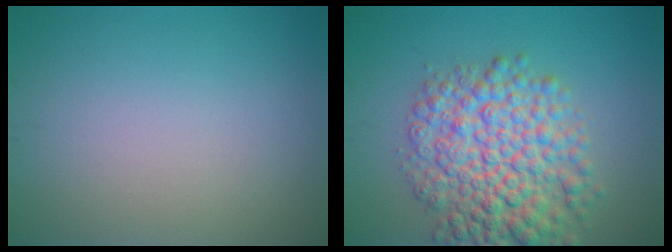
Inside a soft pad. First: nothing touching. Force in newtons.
{"total": 8.3, "press": 8.3, "slide": 0.2}